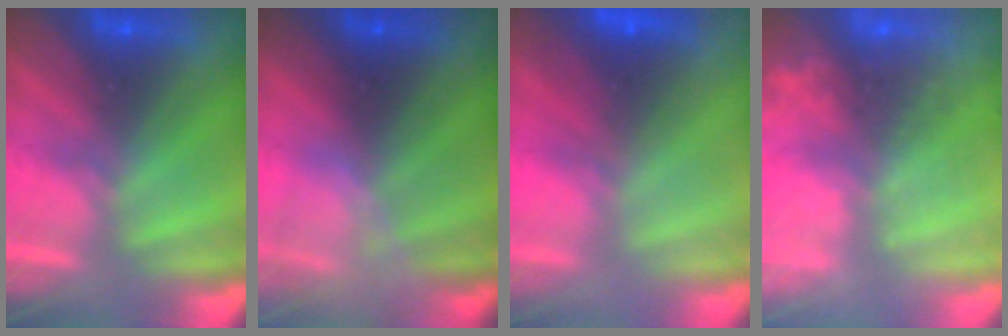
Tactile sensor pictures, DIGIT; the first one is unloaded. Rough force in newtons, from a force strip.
{"total": 2.3}
{"total": 2.9}
{"total": 8.8}